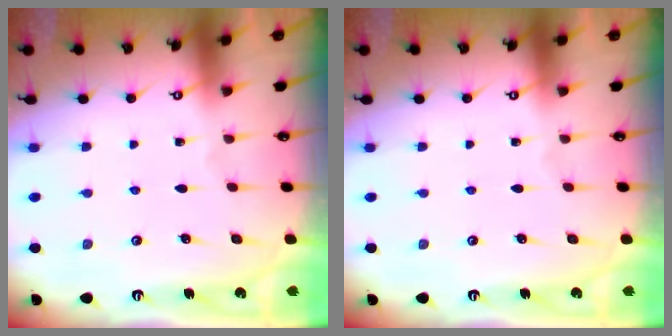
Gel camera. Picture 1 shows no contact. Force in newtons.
{"total": 0.0}